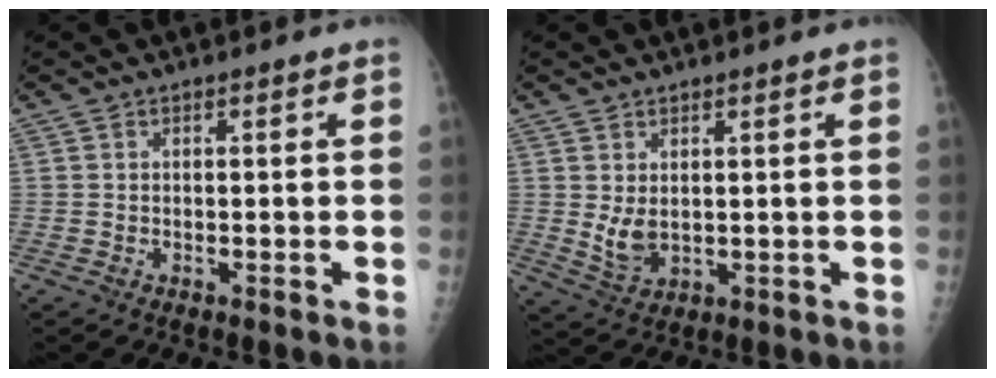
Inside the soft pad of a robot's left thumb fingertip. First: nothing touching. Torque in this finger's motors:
{"motor_torque": [0.26, 0.35, 0.77, 0.03, 0.08]}